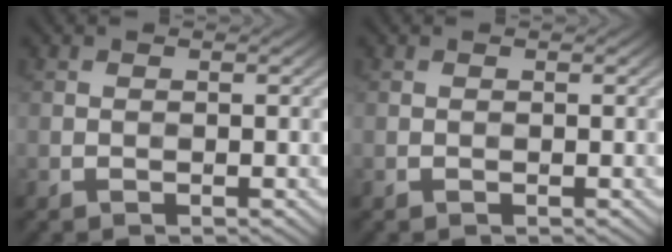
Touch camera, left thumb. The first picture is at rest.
{"total": 0.0}